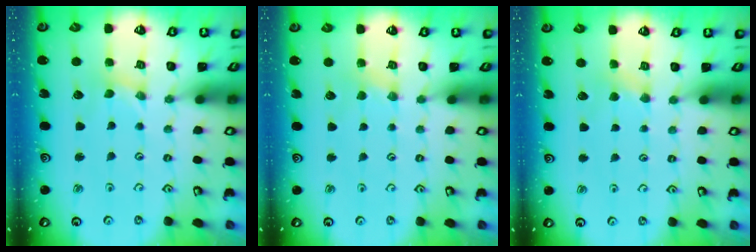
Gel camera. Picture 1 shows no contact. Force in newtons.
{"total": 2.2, "press": 2.1, "slide": 0.4}
{"total": 3.0, "press": 2.9, "slide": 0.5}